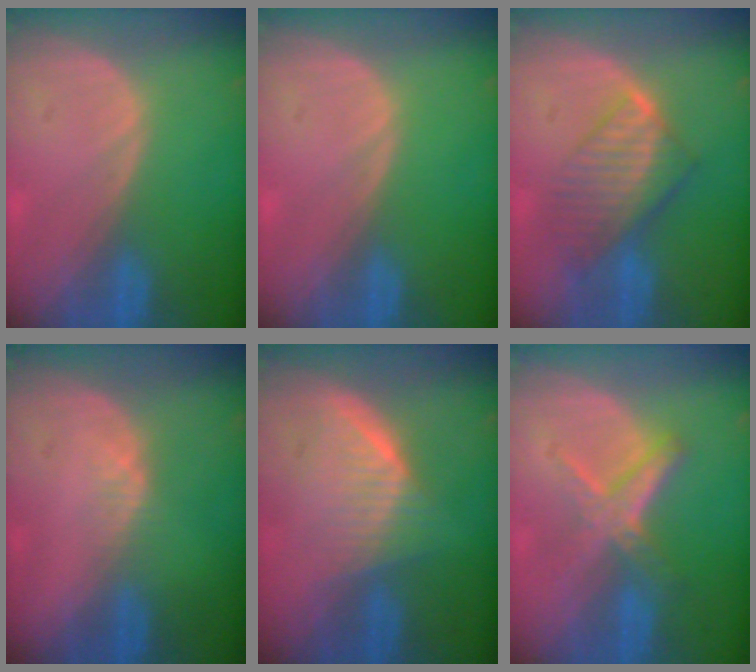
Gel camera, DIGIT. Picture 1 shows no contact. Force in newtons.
{"total": 0.0}
{"total": 8.0, "press": 7.1, "slide": 3.7}
{"total": 1.4, "press": 1.2, "slide": 0.7}
{"total": 5.7, "press": 5.7, "slide": 0.7}
{"total": 5.6, "press": 5.4, "slide": 1.8}